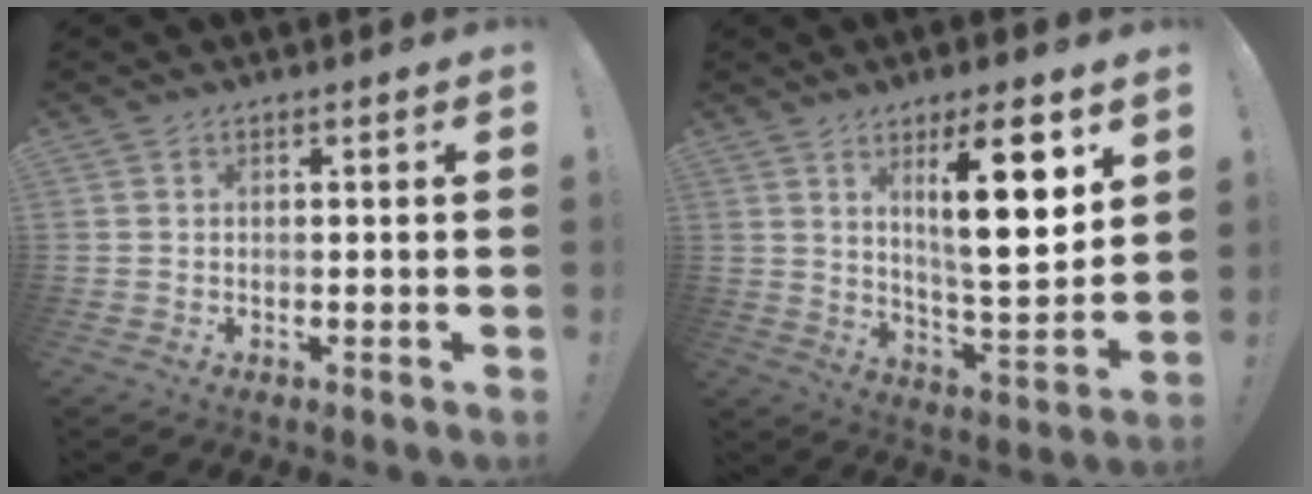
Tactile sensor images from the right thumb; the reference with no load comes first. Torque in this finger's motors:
{"motor_torque": [-0.17, 1.39, 1.00, 0.93, 0.23]}